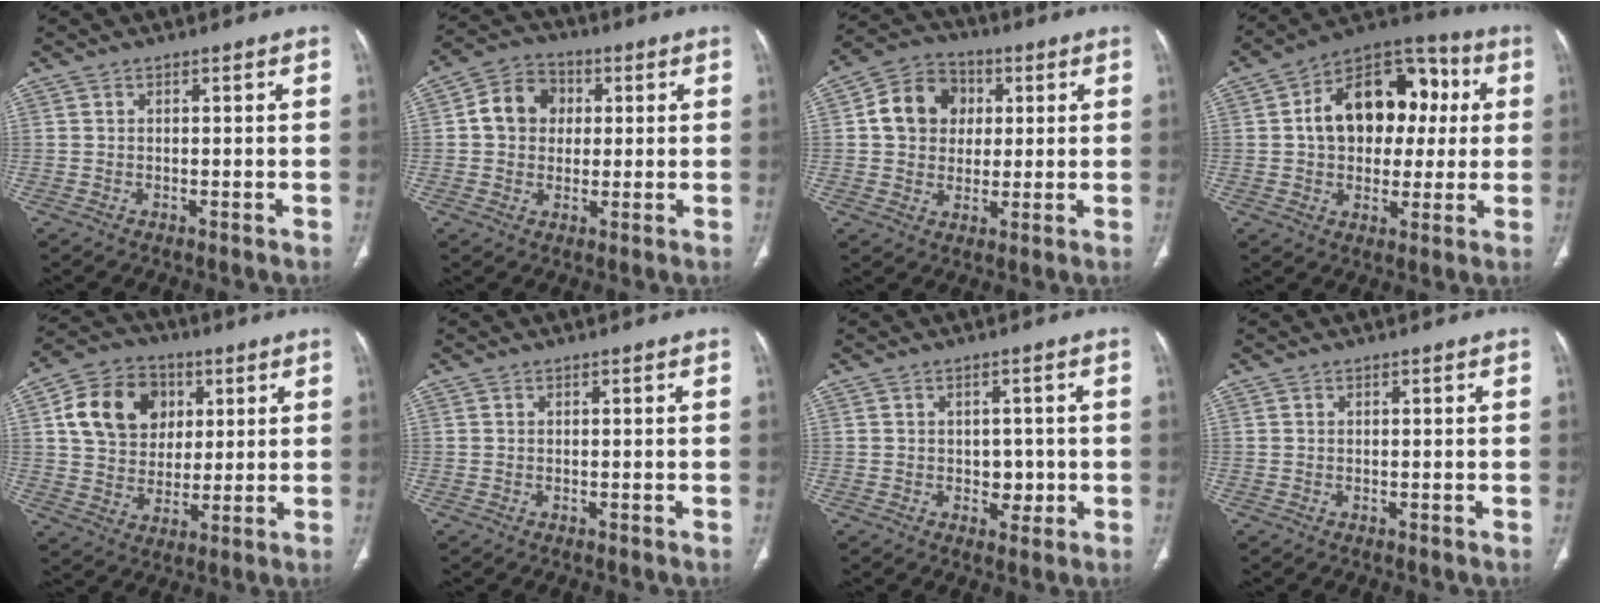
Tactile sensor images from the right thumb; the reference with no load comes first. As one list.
[{"total": 9.0, "force": [1.2, 7.6, 4.6], "torque": [-0.053, 0.012, 0.011]}, {"total": 11.3, "force": [2.0, 9.6, 5.7], "torque": [-0.068, 0.009, 0.025]}, {"total": 19.5, "force": [2.7, 13.3, 14.0], "torque": [-0.168, 0.032, 0.038]}, {"total": 15.0, "force": [4.4, 11.9, 8.0], "torque": [-0.116, 0.000, 0.076]}, {"total": 0.0}, {"total": 3.6, "force": [-0.4, 2.8, 2.2], "torque": [-0.008, 0.003, -0.001]}, {"total": 0.0}]